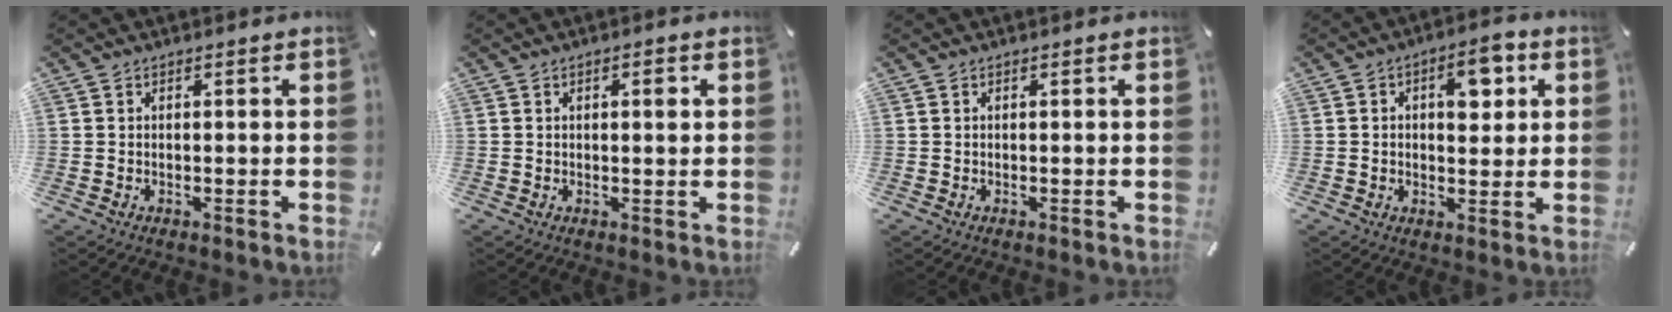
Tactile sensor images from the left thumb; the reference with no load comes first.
{"total": 2.1, "force": [0.6, 0.8, 1.9], "torque": [-0.022, -0.001, 0.004]}
{"total": 0.0}
{"total": 8.5, "force": [2.3, 4.8, 6.6], "torque": [-0.082, -0.003, 0.031]}